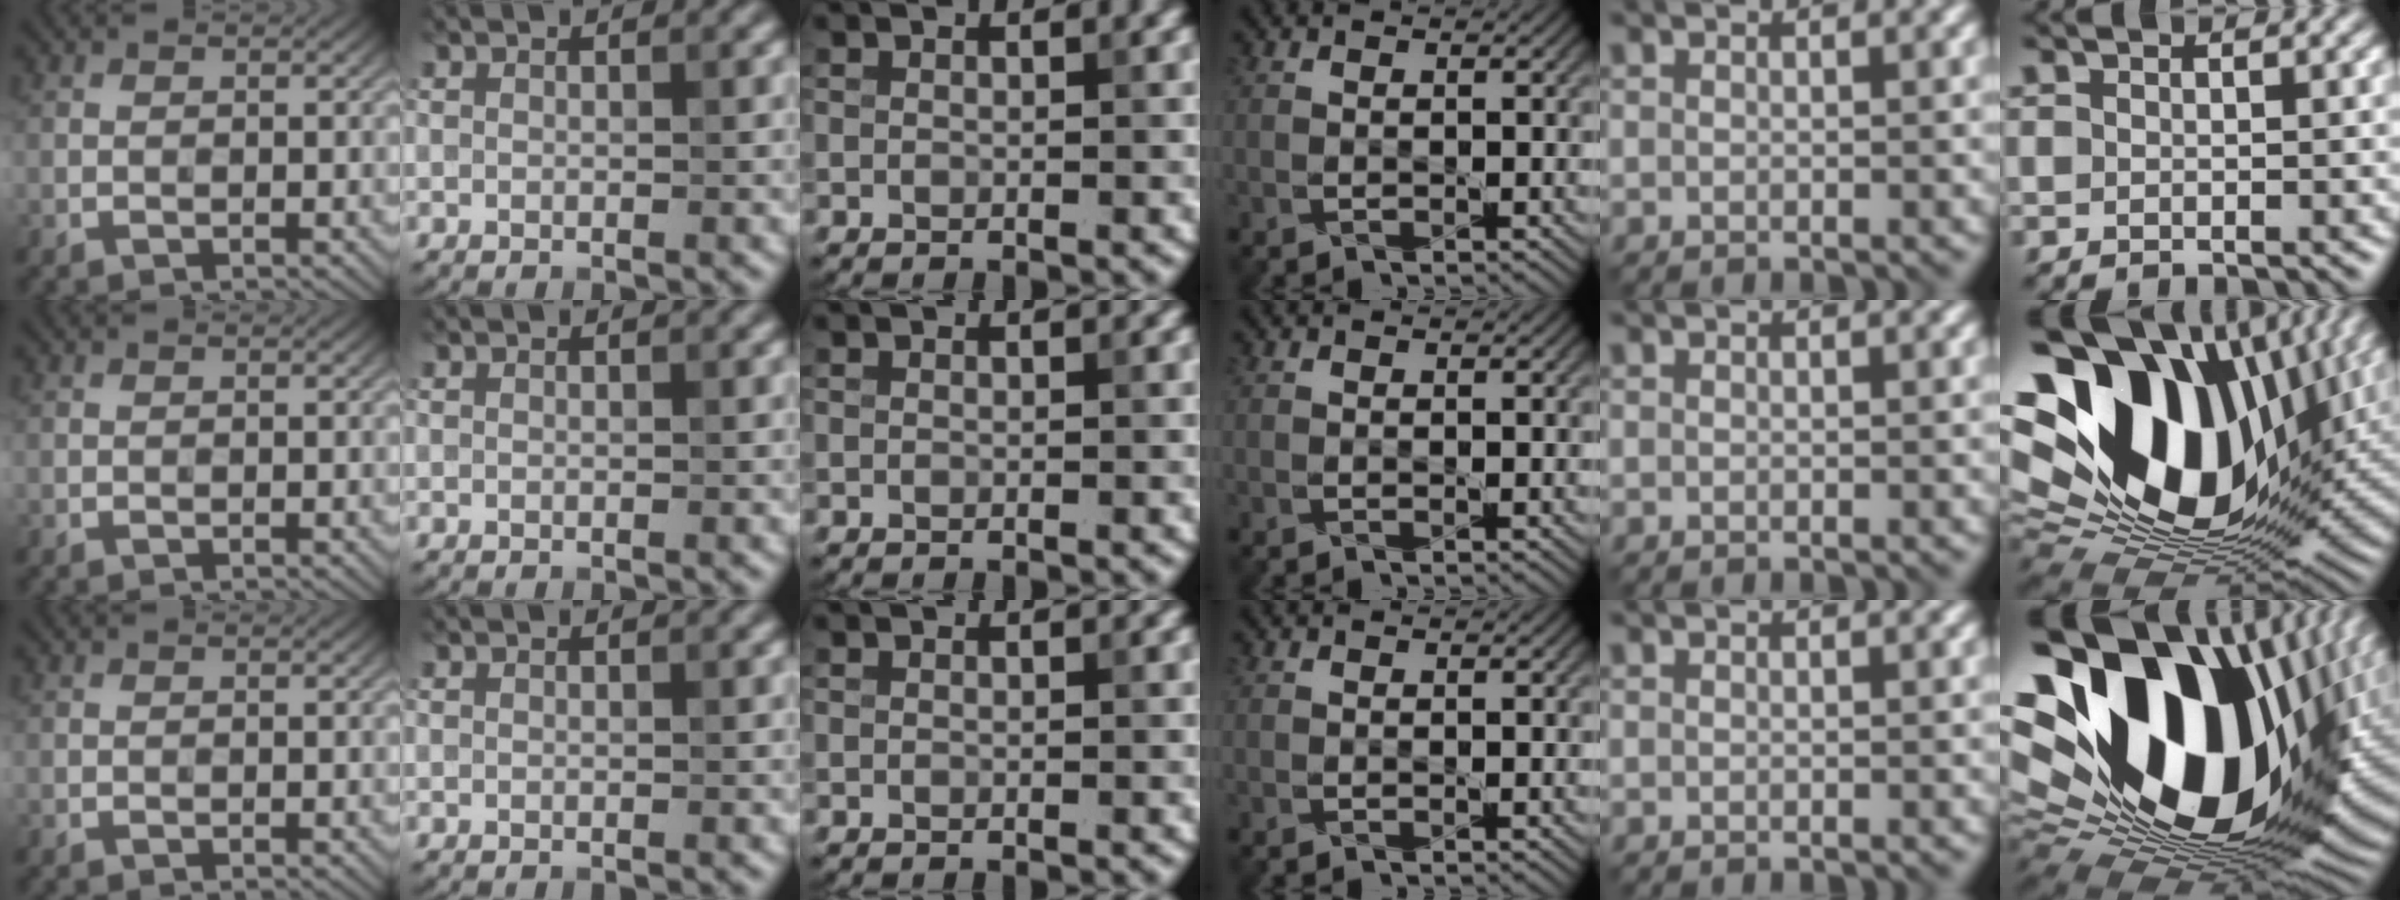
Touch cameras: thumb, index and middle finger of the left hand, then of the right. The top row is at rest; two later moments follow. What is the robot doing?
{"motion": "shake", "object": "handbell"}